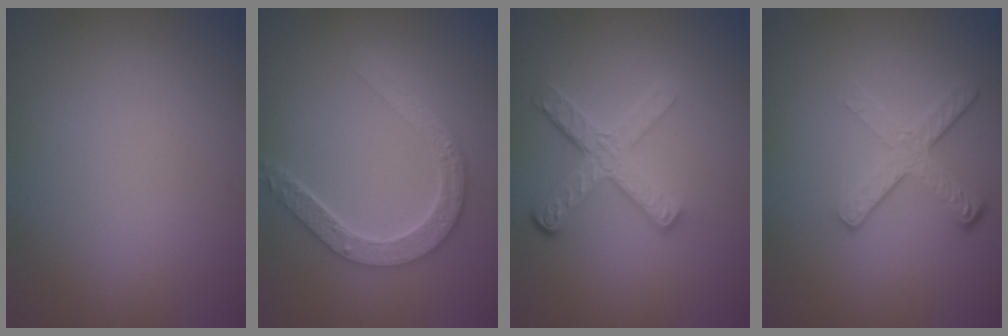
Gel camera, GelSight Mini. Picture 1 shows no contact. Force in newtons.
{"total": 4.6, "press": 3.7, "slide": 2.8}
{"total": 4.9, "press": 3.6, "slide": 3.3}
{"total": 3.9, "press": 2.6, "slide": 2.9}